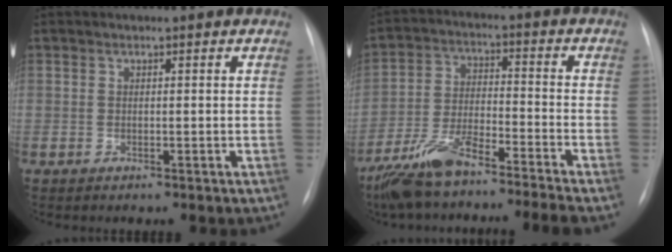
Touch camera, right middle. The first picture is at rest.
{"total": 12.1, "force": [-10.0, -0.2, 6.8], "torque": [-0.130, -0.012, -0.181]}